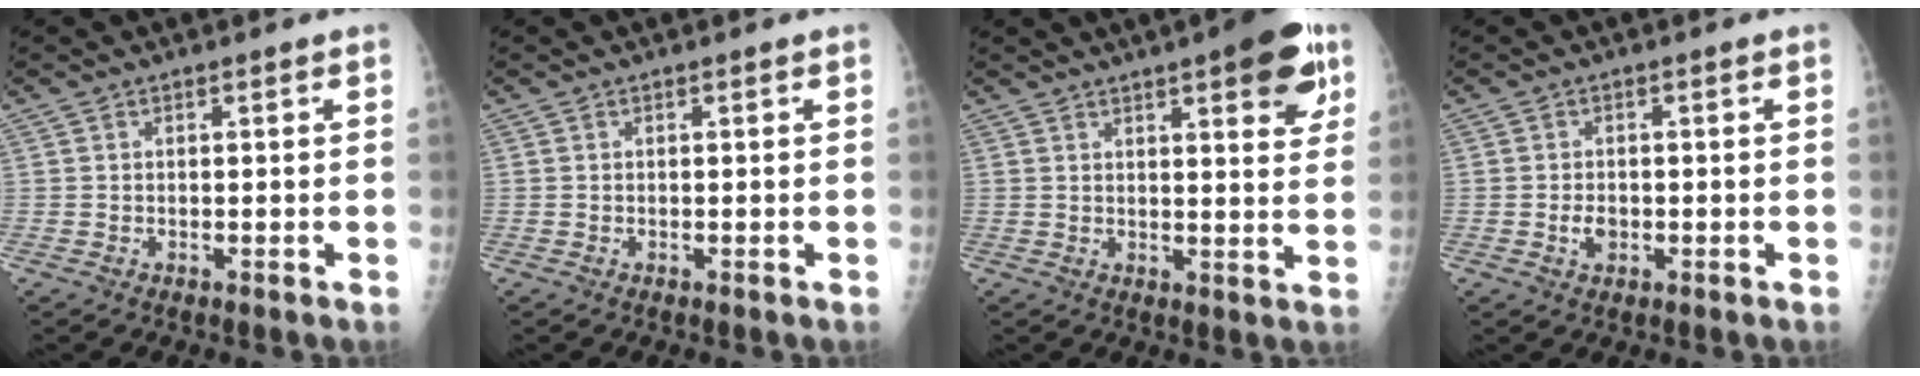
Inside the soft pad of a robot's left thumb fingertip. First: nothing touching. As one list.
[{"total": 0.0}, {"total": 12.0, "force": [6.2, 3.5, 9.6], "torque": [-0.093, -0.021, 0.074]}, {"total": 2.6, "force": [-0.7, 1.8, 1.7], "torque": [-0.024, 0.003, -0.011]}]